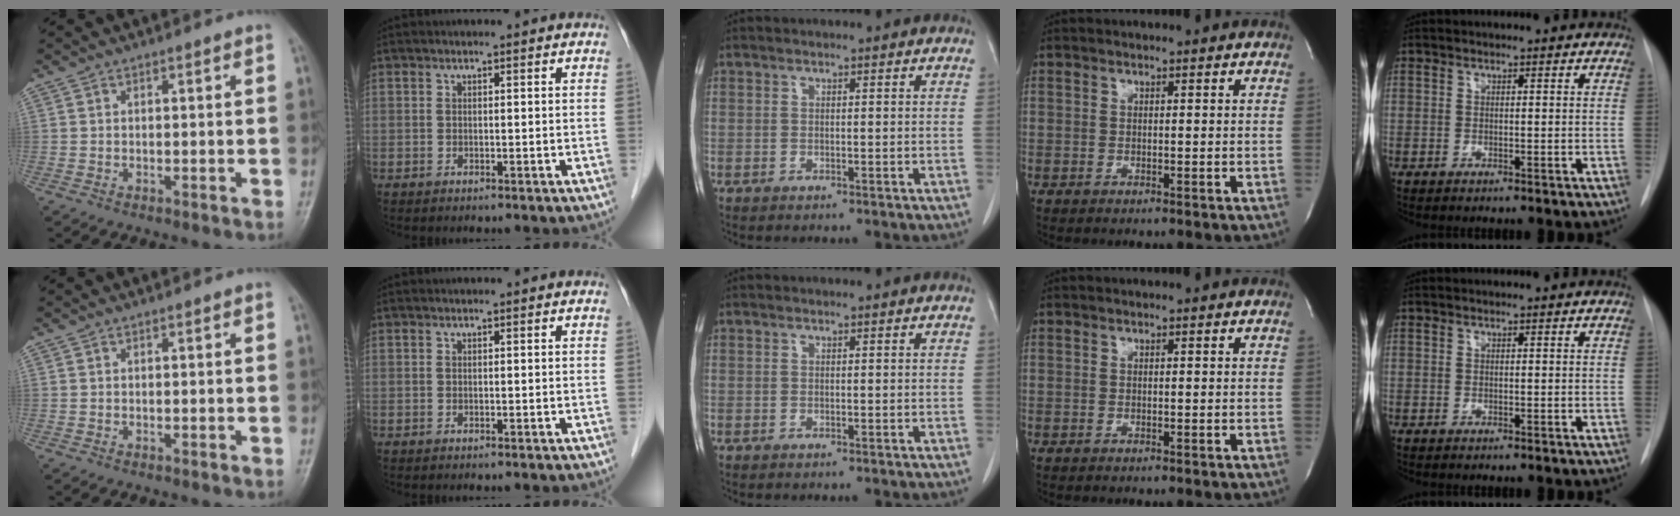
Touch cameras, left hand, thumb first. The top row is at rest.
{}